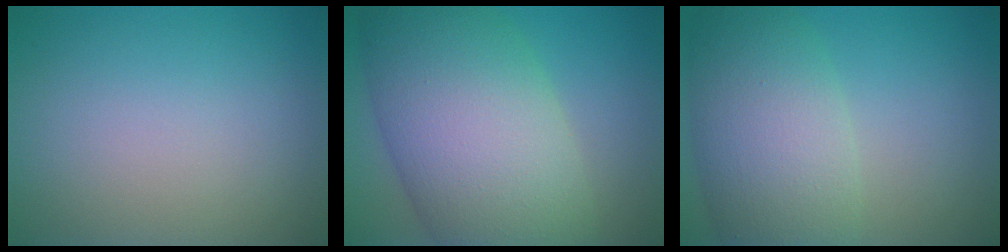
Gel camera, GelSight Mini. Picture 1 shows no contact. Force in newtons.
{"total": 13.8, "press": 13.8, "slide": 0.7}
{"total": 8.2, "press": 8.2, "slide": 0.2}